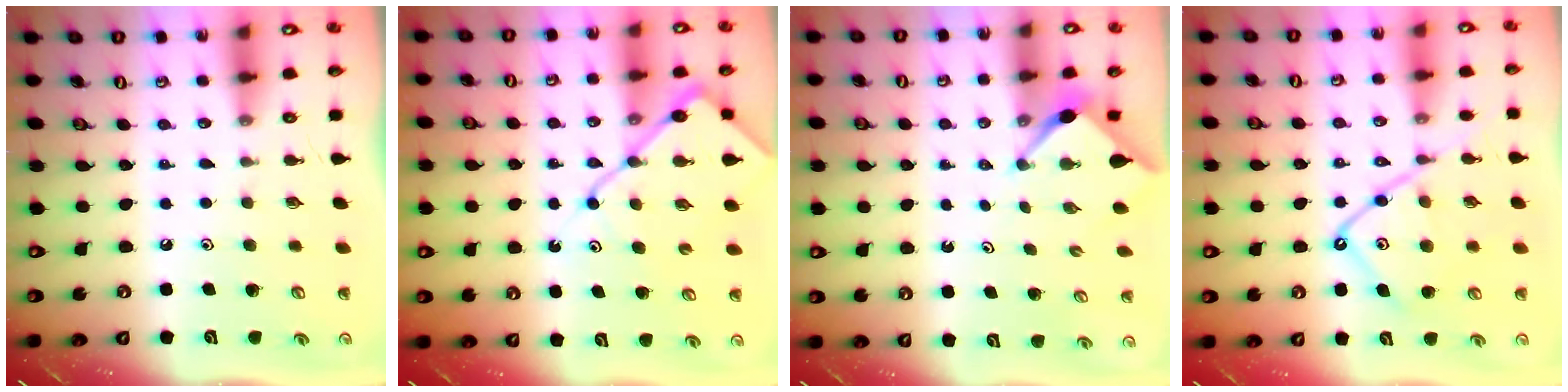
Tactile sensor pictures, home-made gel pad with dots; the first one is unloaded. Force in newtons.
{"total": 11.6, "press": 11.5, "slide": 1.4}
{"total": 2.5, "press": 2.5, "slide": 0.3}
{"total": 13.5, "press": 13.5, "slide": 1.3}